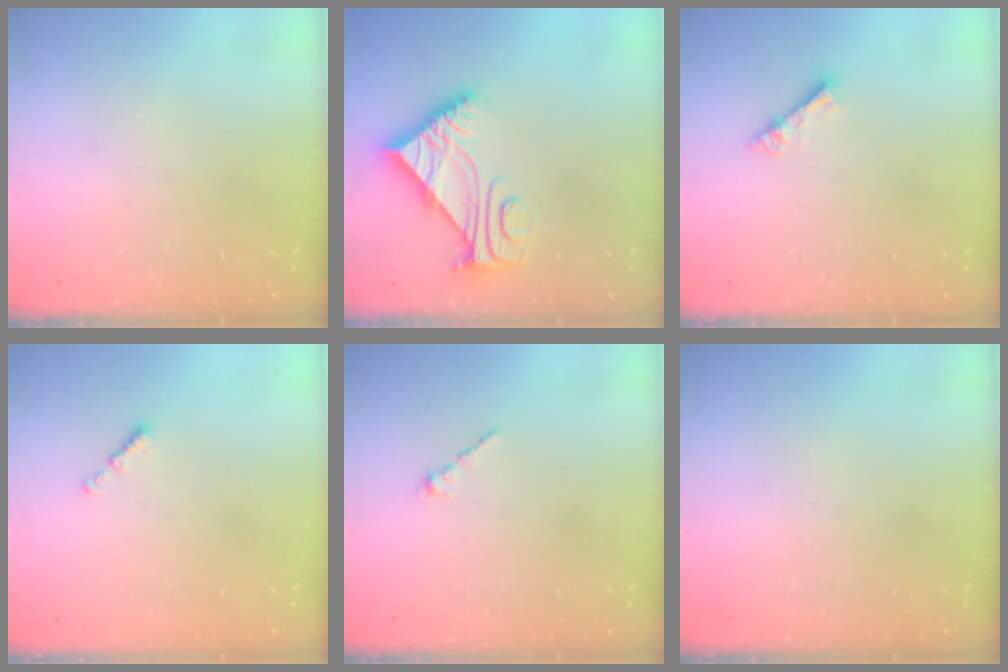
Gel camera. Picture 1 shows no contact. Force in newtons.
{"total": 7.0, "press": 7.0, "slide": 0.7}
{"total": 2.8, "press": 2.8, "slide": 0.2}
{"total": 0.8, "press": 0.7, "slide": 0.4}
{"total": 1.2, "press": 1.1, "slide": 0.5}
{"total": 0.0}